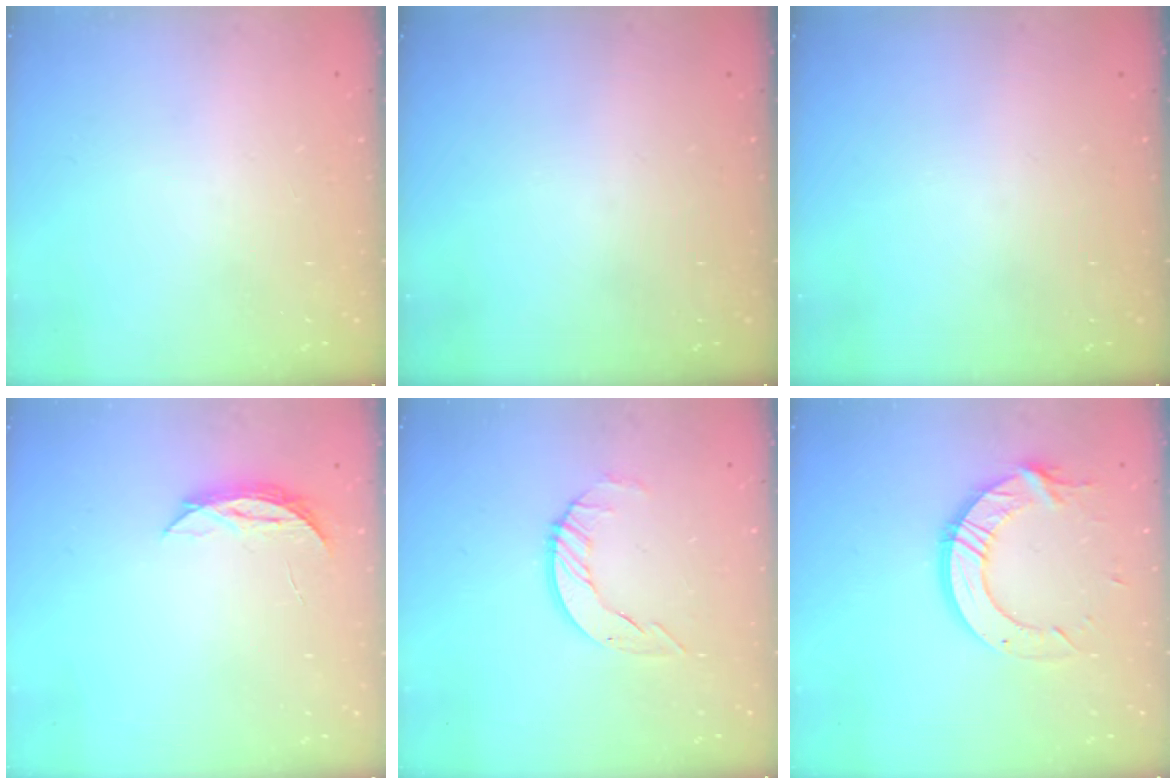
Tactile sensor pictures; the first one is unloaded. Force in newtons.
{"total": 0.0}
{"total": 0.0}
{"total": 4.9, "press": 4.9, "slide": 0.5}
{"total": 4.9, "press": 4.9, "slide": 0.3}
{"total": 12.1, "press": 12.0, "slide": 0.6}